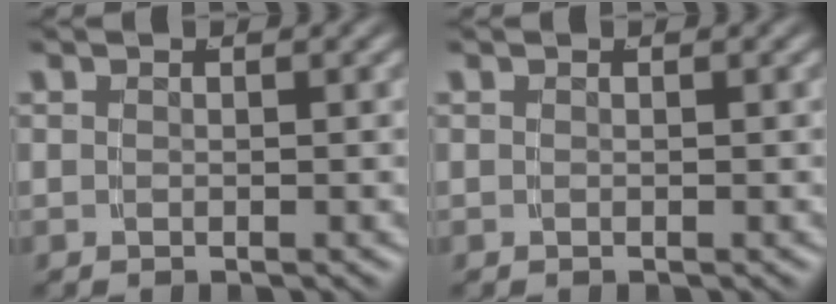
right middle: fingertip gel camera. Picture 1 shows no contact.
{"total": 0.0}